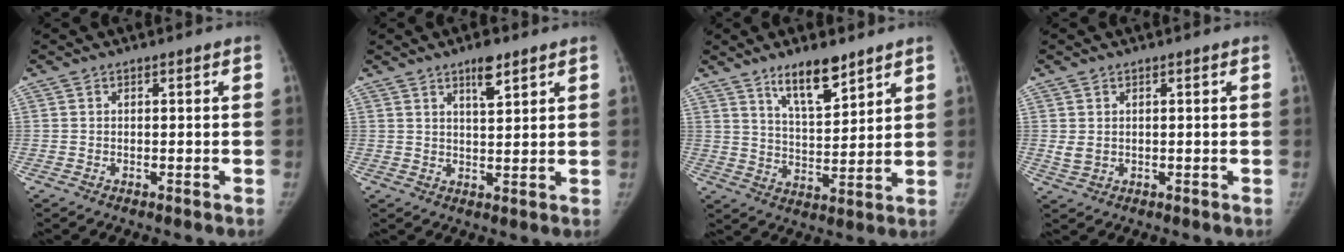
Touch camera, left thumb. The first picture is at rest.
{"total": 4.9, "force": [3.2, 1.4, 3.4], "torque": [-0.045, -0.020, 0.053]}
{"total": 10.1, "force": [7.0, 3.2, 6.4], "torque": [-0.090, -0.051, 0.127]}
{"total": 2.2, "force": [0.4, 1.7, 1.4], "torque": [-0.025, -0.006, 0.014]}